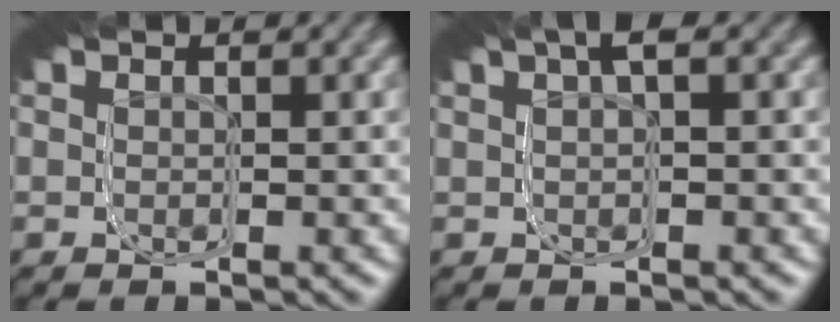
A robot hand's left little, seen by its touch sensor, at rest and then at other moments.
{"total": 1.3, "force": [-0.6, -0.4, 1.1], "torque": [-0.031, 0.008, -0.008]}